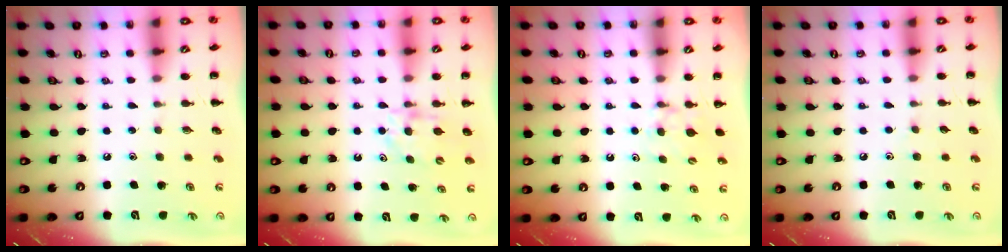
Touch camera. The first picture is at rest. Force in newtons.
{"total": 4.5, "press": 4.3, "slide": 1.3}
{"total": 5.2, "press": 5.0, "slide": 1.5}
{"total": 2.9, "press": 2.7, "slide": 1.1}